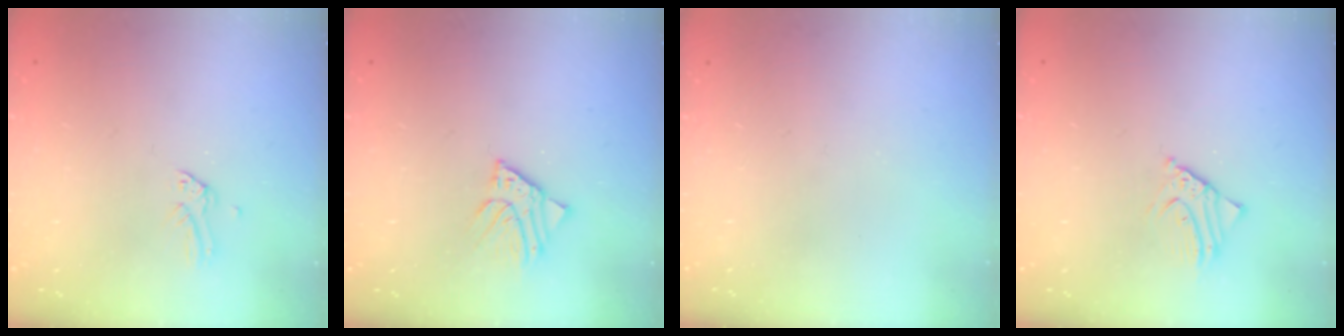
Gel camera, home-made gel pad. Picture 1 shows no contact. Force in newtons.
{"total": 3.9, "press": 3.8, "slide": 0.4}
{"total": 0.0}
{"total": 2.8, "press": 2.8, "slide": 0.2}